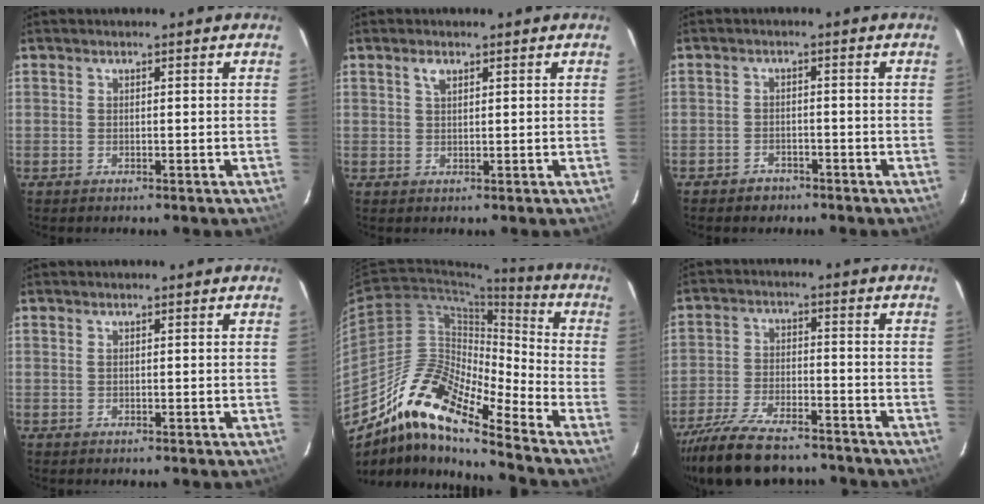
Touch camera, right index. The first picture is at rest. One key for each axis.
{"total": 1.6, "fx": 1.1, "fy": 0.5, "fz": 1.1, "tx": -0.023, "ty": 0.003, "tz": 0.020}
{"total": 3.1, "fx": -2.4, "fy": 2.0, "fz": 0.4, "tx": -0.019, "ty": 0.011, "tz": -0.036}
{"total": 0.0}
{"total": 15.9, "fx": -11.8, "fy": 2.8, "fz": 10.3, "tx": -0.172, "ty": 0.000, "tz": -0.238}
{"total": 18.0, "fx": -15.1, "fy": 5.5, "fz": 8.2, "tx": -0.182, "ty": -0.025, "tz": -0.247}